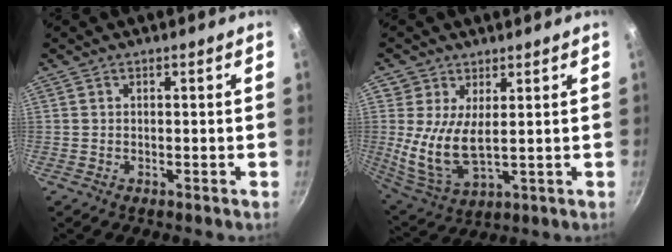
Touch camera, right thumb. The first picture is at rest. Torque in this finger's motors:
{"motor_torque": [1.46, 1.49, 0.66, -0.42, 0.18]}